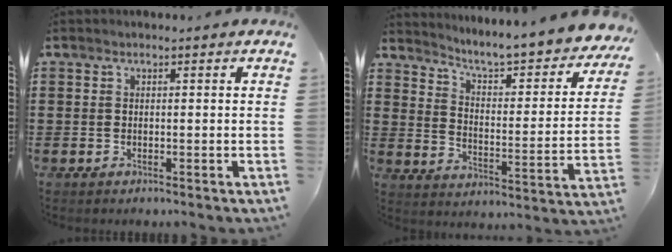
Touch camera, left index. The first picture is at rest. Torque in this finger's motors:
{"motor_torque": [2.14, 0.00, 0.34, 0.09]}